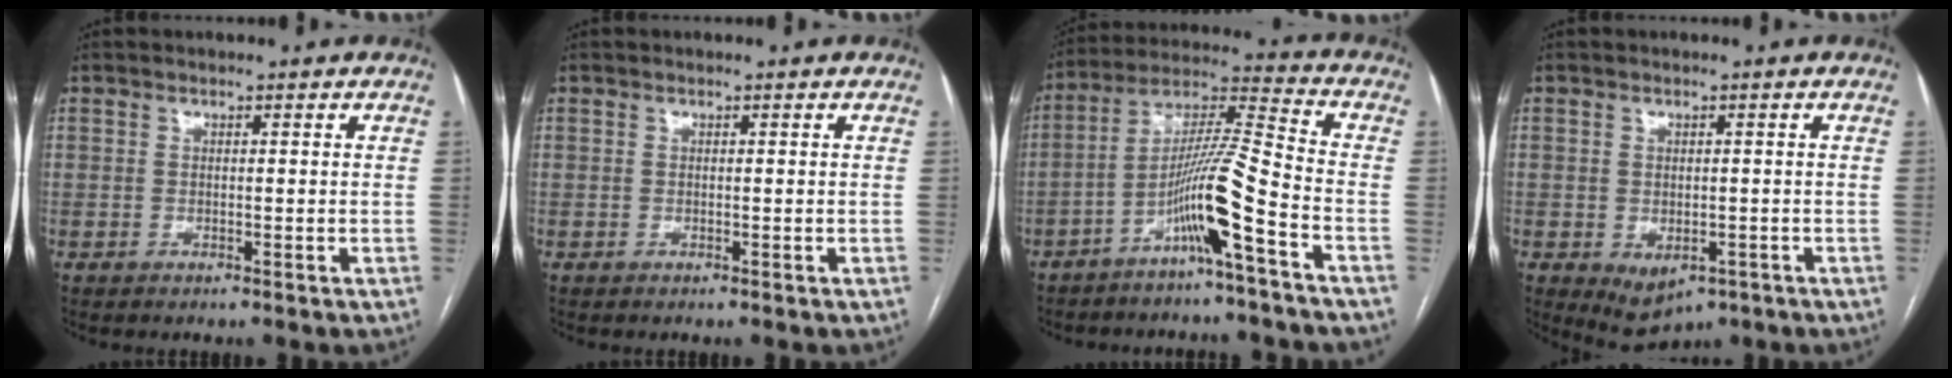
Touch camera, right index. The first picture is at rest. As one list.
[{"total": 0.0}, {"total": 11.1, "force": [-5.4, -1.2, 9.6], "torque": [-0.185, 0.007, -0.105]}, {"total": 5.4, "force": [-2.5, 3.5, 3.3], "torque": [-0.048, -0.006, -0.023]}]